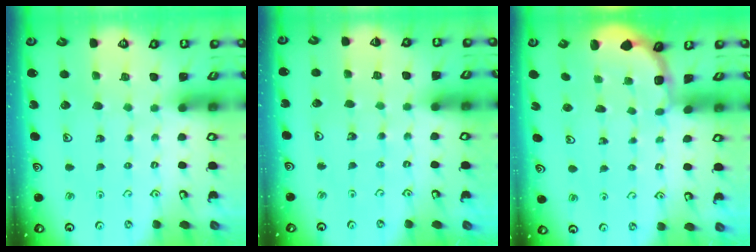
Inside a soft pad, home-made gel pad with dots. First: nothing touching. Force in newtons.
{"total": 3.1, "press": 3.1, "slide": 0.2}
{"total": 2.0, "press": 1.8, "slide": 0.7}